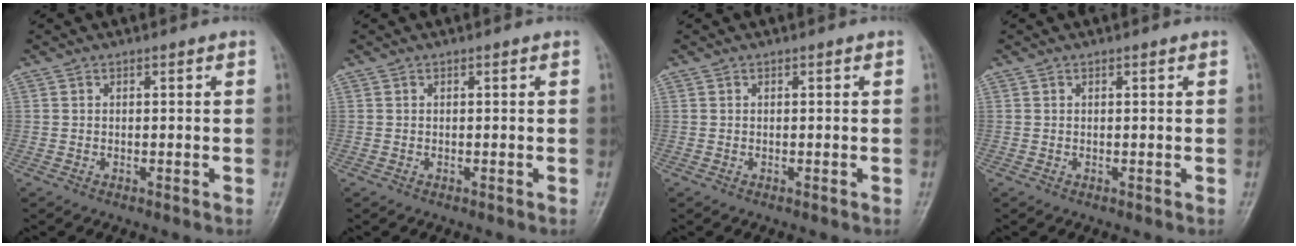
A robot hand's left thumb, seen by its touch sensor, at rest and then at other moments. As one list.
[{"total": 0.0}, {"total": 0.0}, {"total": 0.0}]